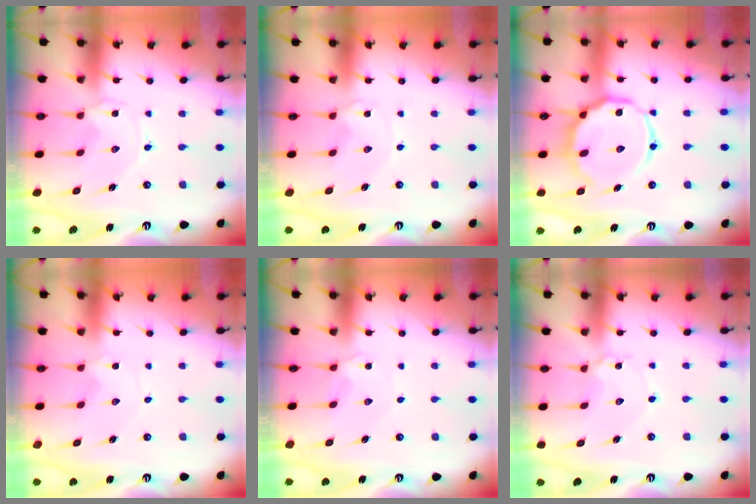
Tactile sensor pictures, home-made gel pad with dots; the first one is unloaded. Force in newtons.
{"total": 0.7, "press": 0.6, "slide": 0.3}
{"total": 15.9, "press": 15.8, "slide": 1.4}
{"total": 0.0}
{"total": 3.3, "press": 3.3, "slide": 0.5}
{"total": 3.2, "press": 3.2, "slide": 0.3}